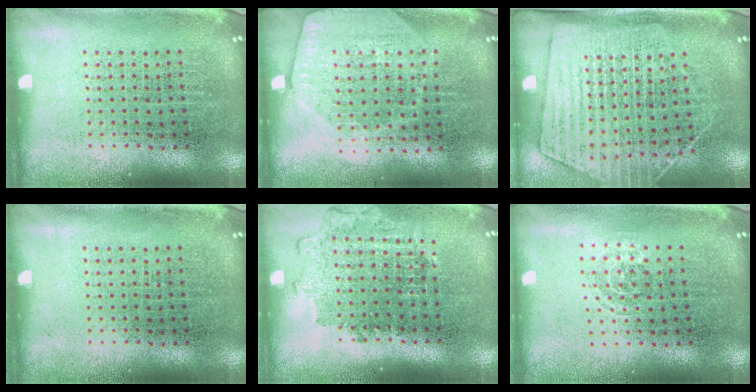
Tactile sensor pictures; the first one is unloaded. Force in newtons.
{"total": 1.7, "press": 1.6, "slide": 0.8}
{"total": 1.9, "press": 1.6, "slide": 0.9}
{"total": 0.0}
{"total": 1.2, "press": 1.1, "slide": 0.5}
{"total": 0.8, "press": 0.5, "slide": 0.6}